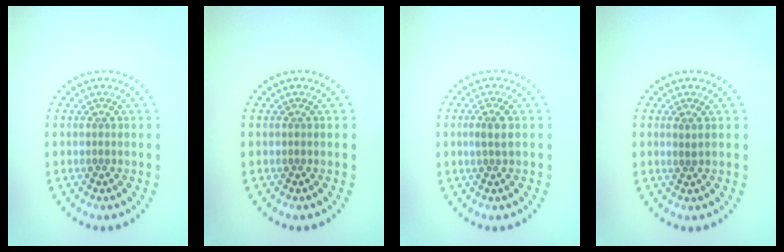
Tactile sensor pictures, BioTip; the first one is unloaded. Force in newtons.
{"total": 0.0}
{"total": 1.6, "press": 1.3, "slide": 0.9}
{"total": 0.5, "press": 0.2, "slide": 0.5}